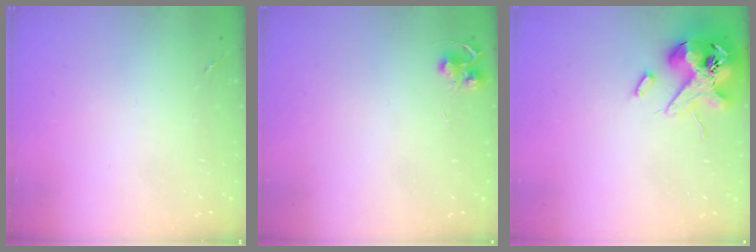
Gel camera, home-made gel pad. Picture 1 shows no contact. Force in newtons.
{"total": 5.7, "press": 5.6, "slide": 0.4}
{"total": 14.4, "press": 14.2, "slide": 2.4}